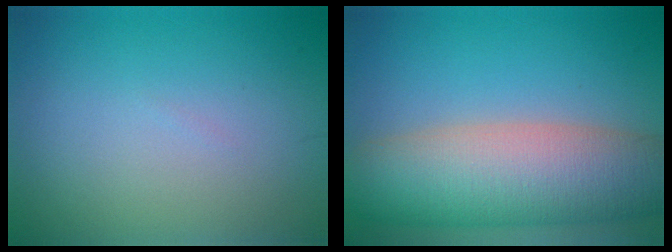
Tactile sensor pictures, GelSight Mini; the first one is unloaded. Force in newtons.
{"total": 11.1, "press": 11.1, "slide": 0.7}